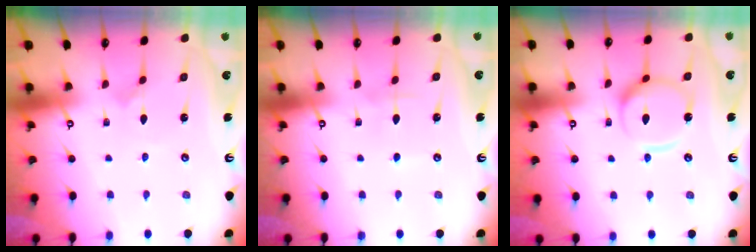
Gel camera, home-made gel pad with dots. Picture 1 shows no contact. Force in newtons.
{"total": 2.9, "press": 2.9, "slide": 0.3}
{"total": 13.0, "press": 12.9, "slide": 1.5}